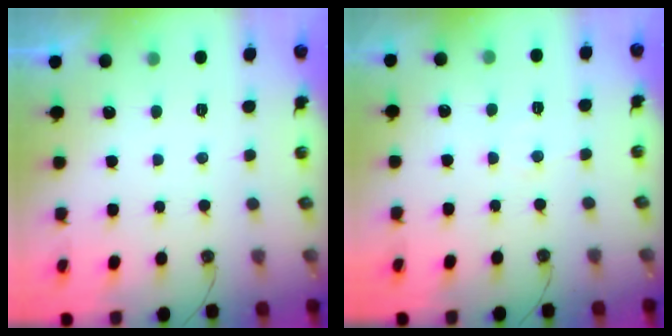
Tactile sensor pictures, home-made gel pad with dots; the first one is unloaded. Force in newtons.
{"total": 4.7, "press": 4.7, "slide": 0.5}